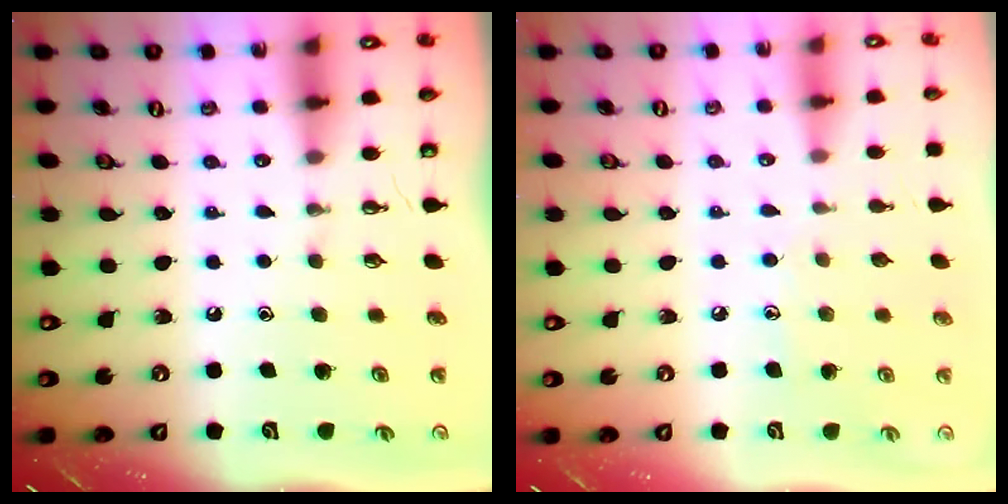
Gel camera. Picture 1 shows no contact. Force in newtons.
{"total": 5.5, "press": 5.5, "slide": 0.5}